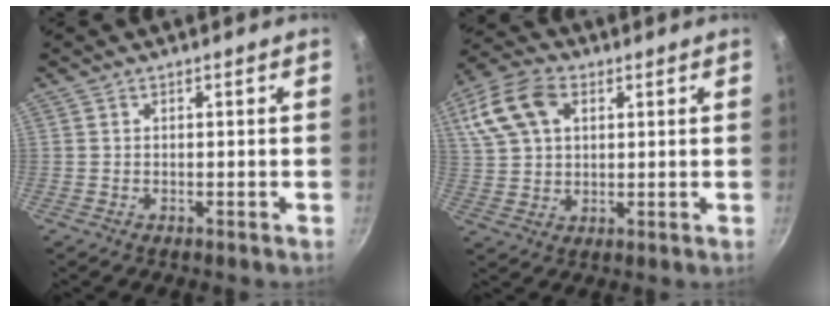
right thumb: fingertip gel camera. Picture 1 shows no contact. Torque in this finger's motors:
{"motor_torque": [-0.28, 0.44, 0.19, 0.18, 0.13]}